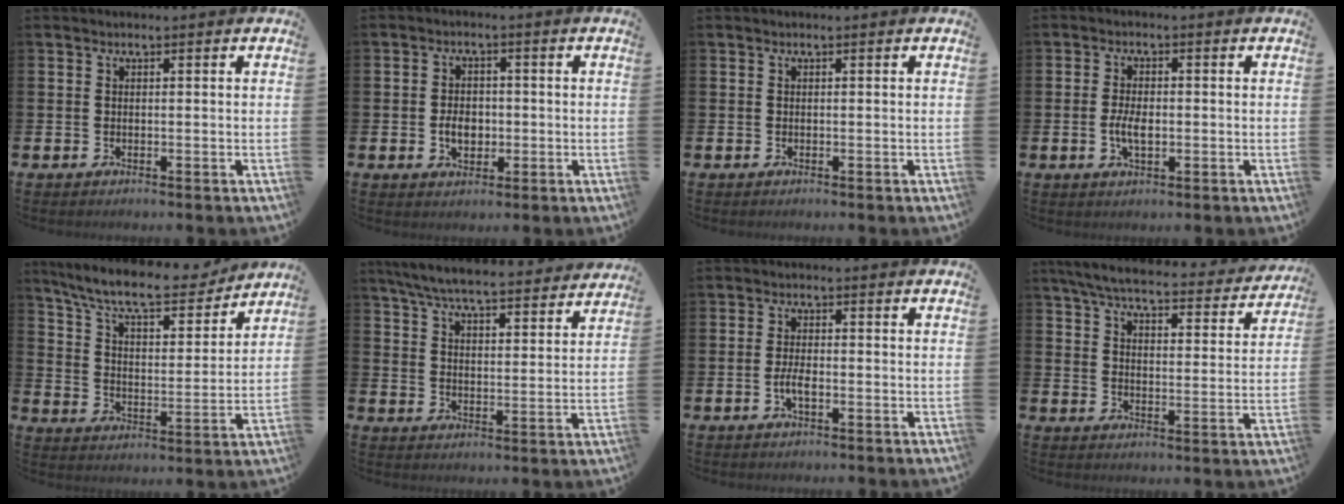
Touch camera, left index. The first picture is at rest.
{"total": 3.7, "force": [-0.7, 2.7, 2.4], "torque": [-0.030, -0.002, -0.018]}
{"total": 0.0}
{"total": 3.5, "force": [-0.5, 1.7, 3.0], "torque": [-0.051, -0.004, -0.014]}
{"total": 9.9, "force": [8.9, 1.9, 3.8], "torque": [-0.097, -0.060, 0.150]}
{"total": 7.3, "force": [6.9, 0.8, 2.1], "torque": [-0.061, -0.046, 0.121]}
{"total": 2.5, "force": [-0.8, 0.9, 2.2], "torque": [-0.036, 0.001, -0.016]}
{"total": 6.3, "force": [5.7, 1.1, 2.5], "torque": [-0.067, -0.038, 0.095]}